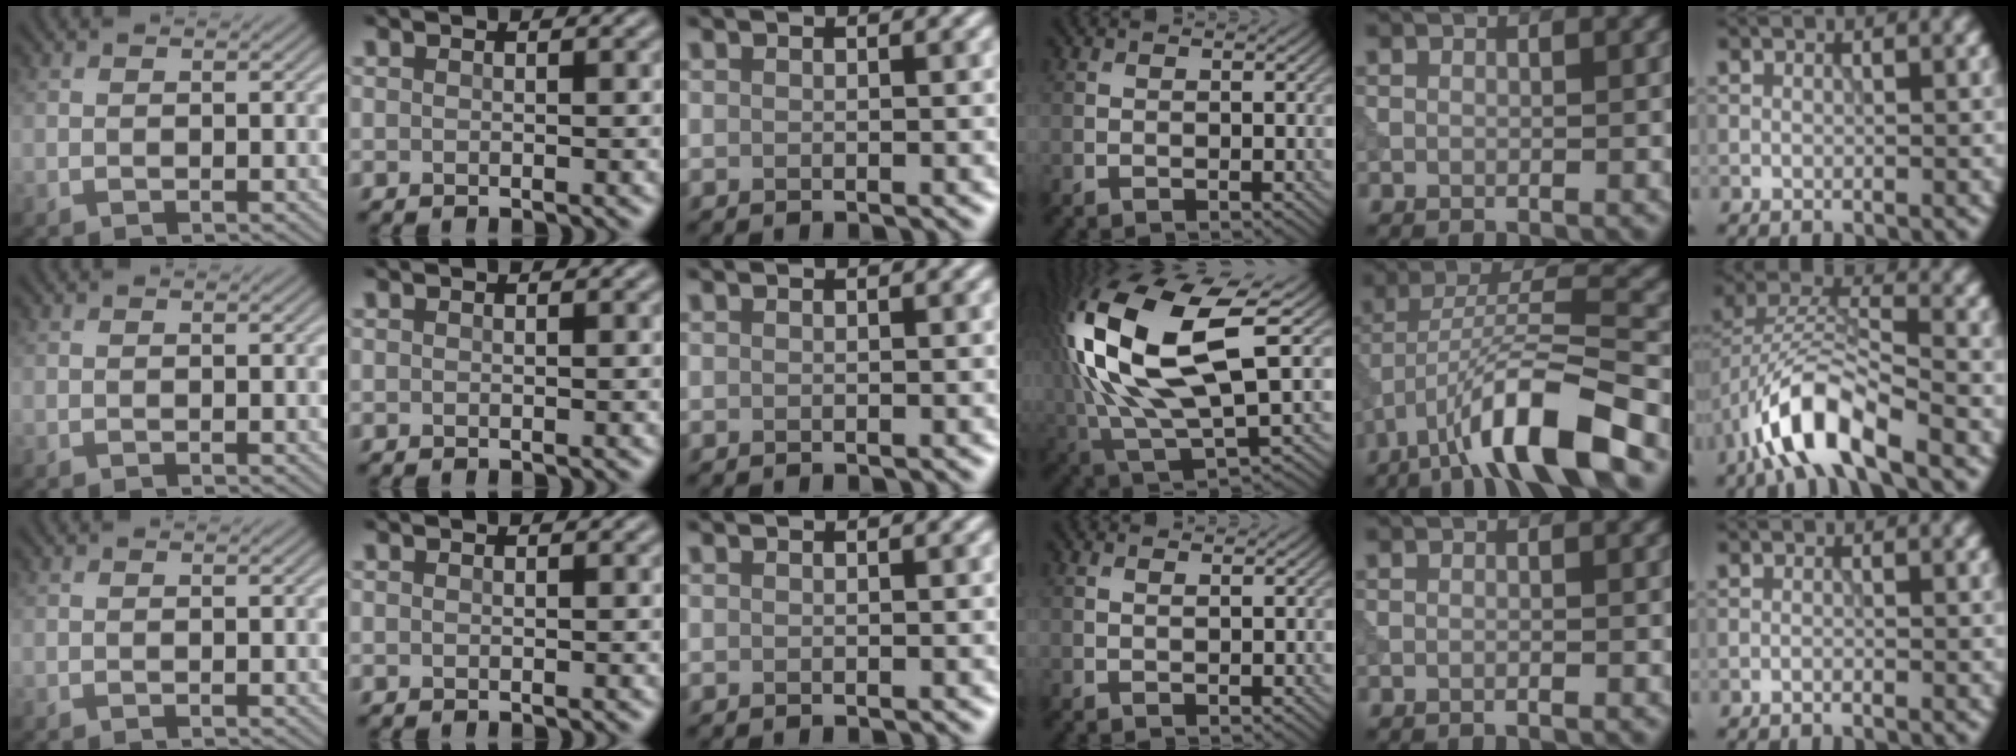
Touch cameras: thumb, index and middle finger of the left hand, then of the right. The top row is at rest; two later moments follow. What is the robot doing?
{"motion": "dispense", "object": "syringe"}